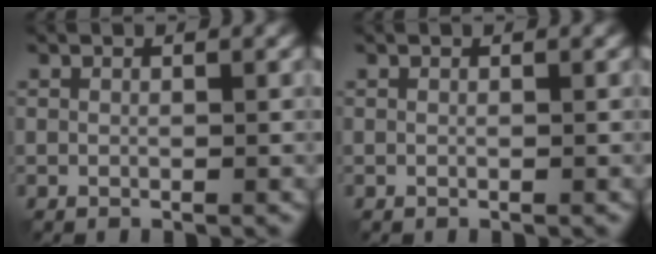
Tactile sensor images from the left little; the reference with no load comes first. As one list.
[{"total": 0.0}]